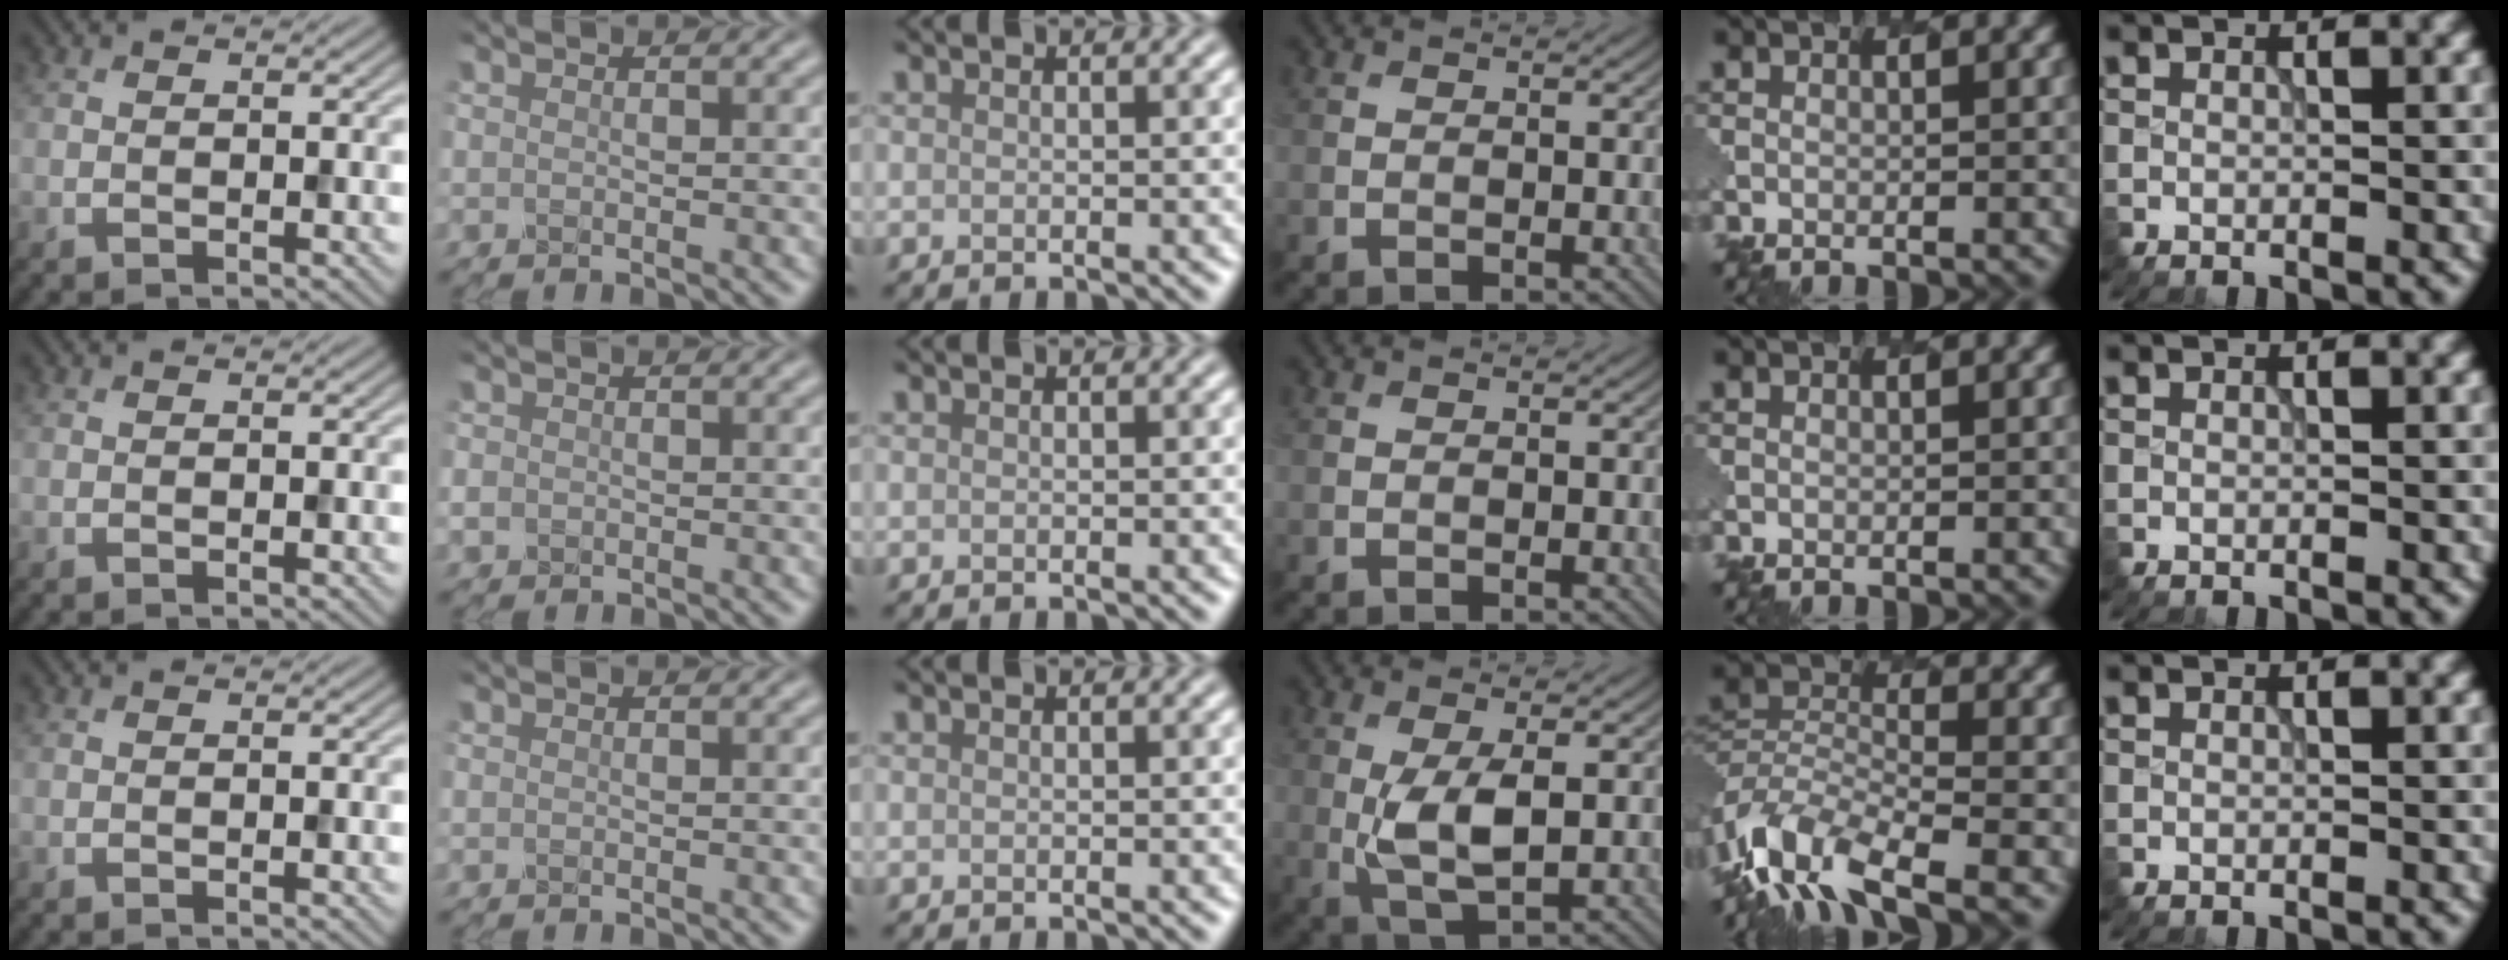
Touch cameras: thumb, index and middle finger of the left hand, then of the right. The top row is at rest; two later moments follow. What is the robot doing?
{"motion": "extract", "object": "pen bag"}